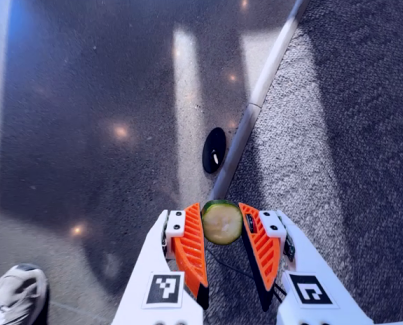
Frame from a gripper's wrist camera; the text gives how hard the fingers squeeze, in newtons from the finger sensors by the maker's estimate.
{"total": 6.6, "left": 6.3, "right": 6.8}